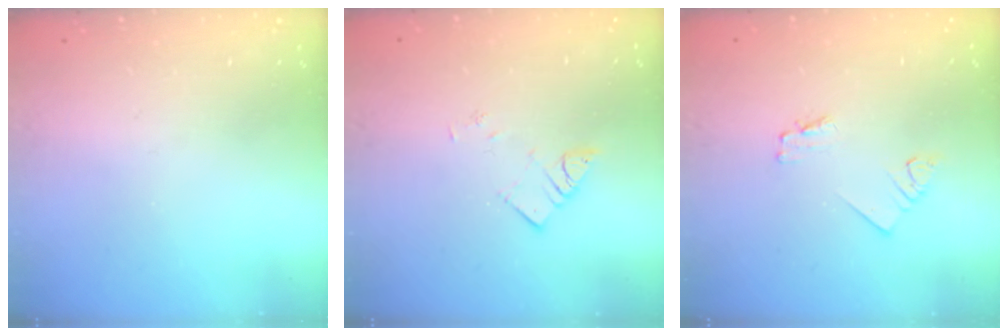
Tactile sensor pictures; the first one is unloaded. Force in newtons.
{"total": 3.7, "press": 3.7, "slide": 0.1}
{"total": 1.7, "press": 1.7, "slide": 0.3}